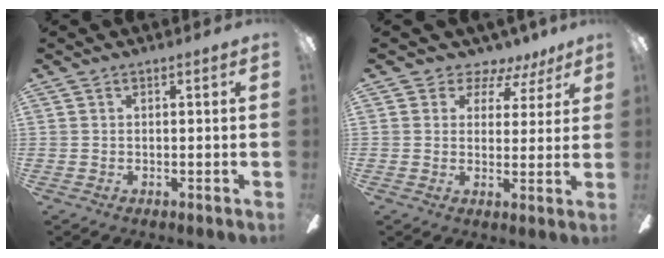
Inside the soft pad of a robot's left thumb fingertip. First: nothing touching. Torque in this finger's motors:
{"motor_torque": [-0.03, 0.05, -0.37, -0.13, -0.02]}